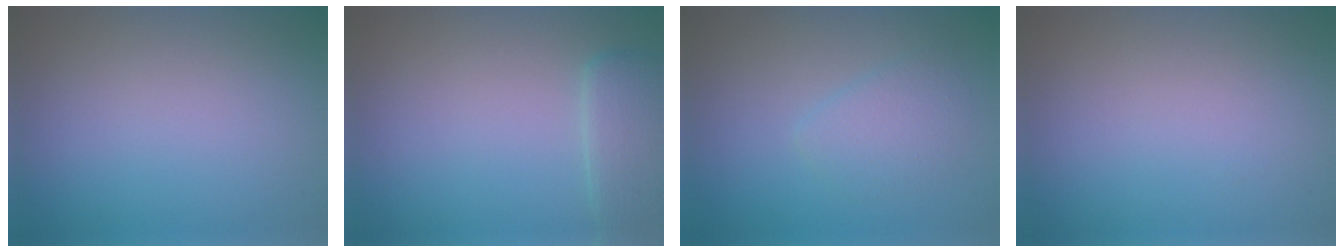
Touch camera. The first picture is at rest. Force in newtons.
{"total": 2.9, "press": 2.8, "slide": 0.2}
{"total": 2.1, "press": 2.1, "slide": 0.1}
{"total": 0.0}